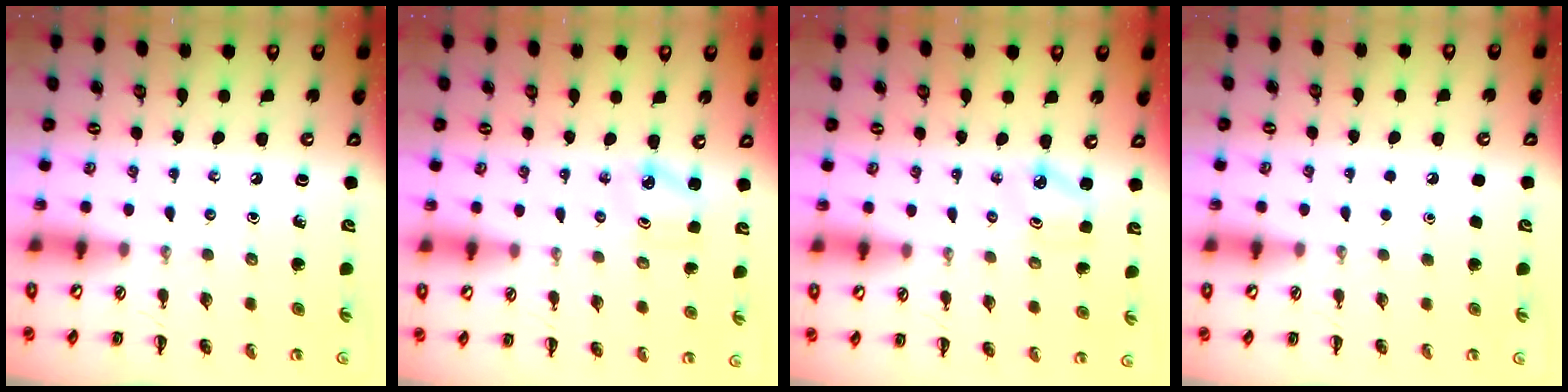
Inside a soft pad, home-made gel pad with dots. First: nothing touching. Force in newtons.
{"total": 2.2, "press": 2.2, "slide": 0.3}
{"total": 2.3, "press": 2.3, "slide": 0.4}
{"total": 1.6, "press": 1.6, "slide": 0.1}